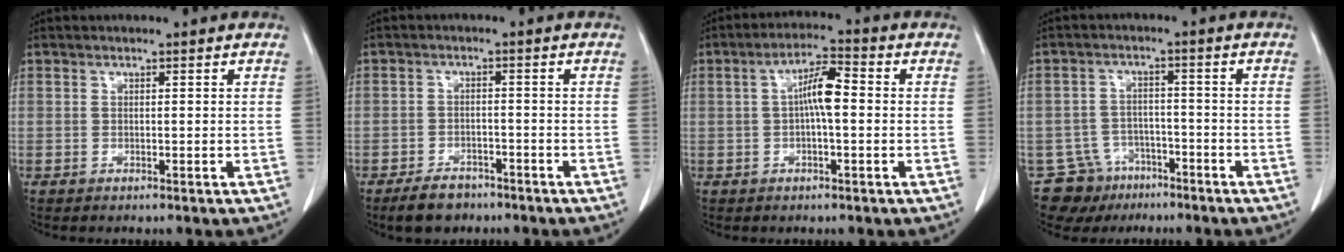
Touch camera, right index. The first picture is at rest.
{"total": 4.5, "force": [-3.4, 2.5, 1.6], "torque": [-0.030, 0.003, -0.052]}
{"total": 5.8, "force": [0.2, 1.2, 5.7], "torque": [-0.105, 0.018, -0.001]}
{"total": 7.4, "force": [-5.1, 5.3, 0.1], "torque": [0.002, 0.018, -0.079]}